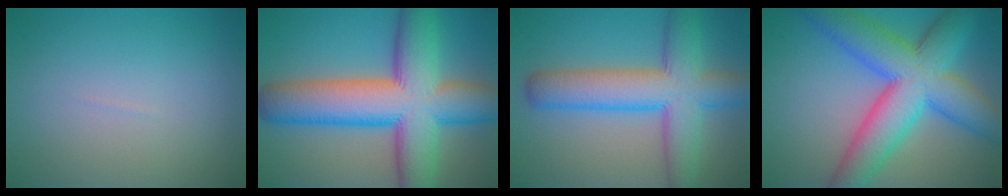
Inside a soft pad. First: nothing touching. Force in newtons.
{"total": 14.3, "press": 14.3, "slide": 0.6}
{"total": 9.0, "press": 8.9, "slide": 0.3}
{"total": 11.7, "press": 11.7, "slide": 0.4}